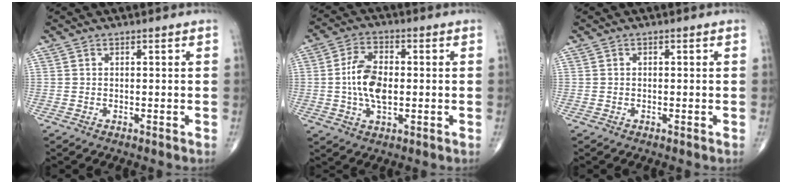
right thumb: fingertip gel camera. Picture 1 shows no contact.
{"total": 9.1, "force": [-0.3, 5.0, 7.7], "torque": [-0.143, 0.006, -0.009]}
{"total": 0.0}